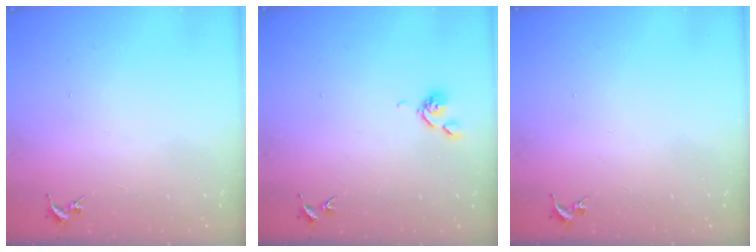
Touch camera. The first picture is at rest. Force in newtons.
{"total": 6.4, "press": 6.2, "slide": 1.3}
{"total": 0.0}